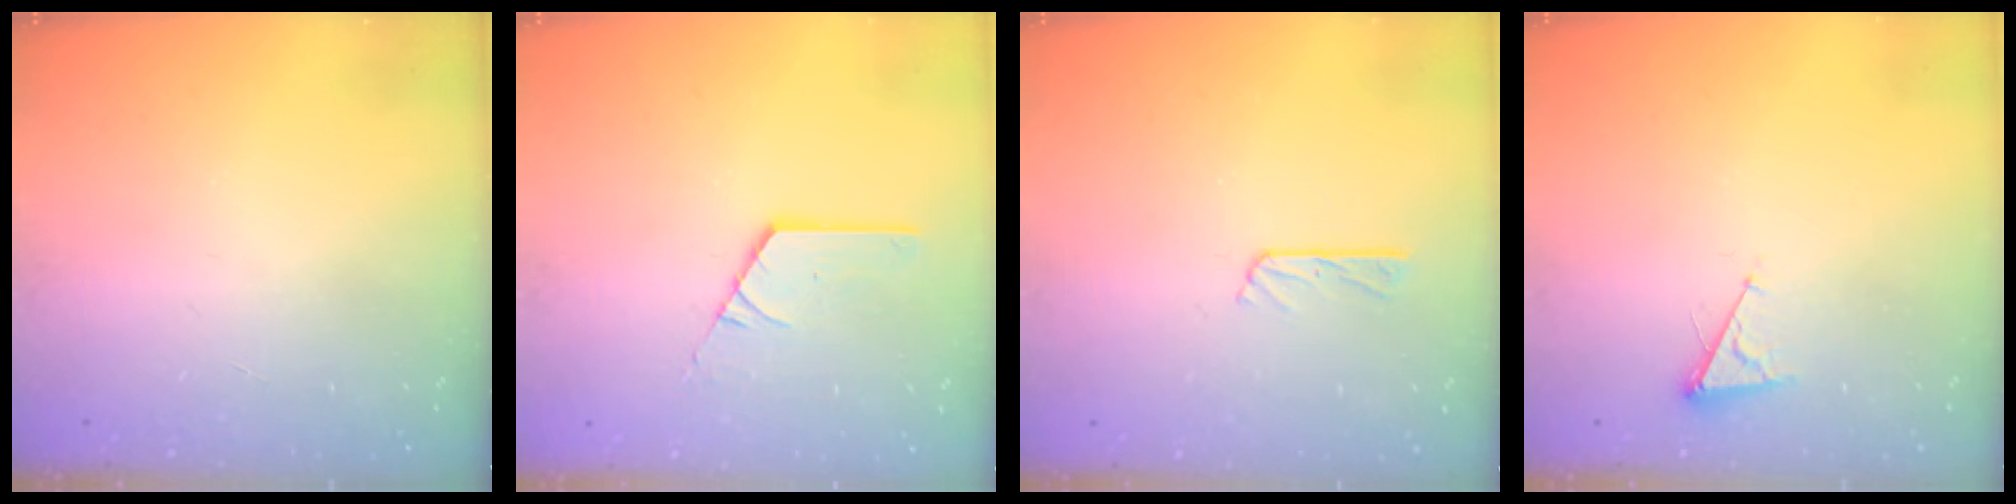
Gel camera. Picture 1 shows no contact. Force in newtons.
{"total": 2.5, "press": 2.5, "slide": 0.2}
{"total": 3.6, "press": 3.6, "slide": 0.2}
{"total": 3.6, "press": 3.6, "slide": 0.4}